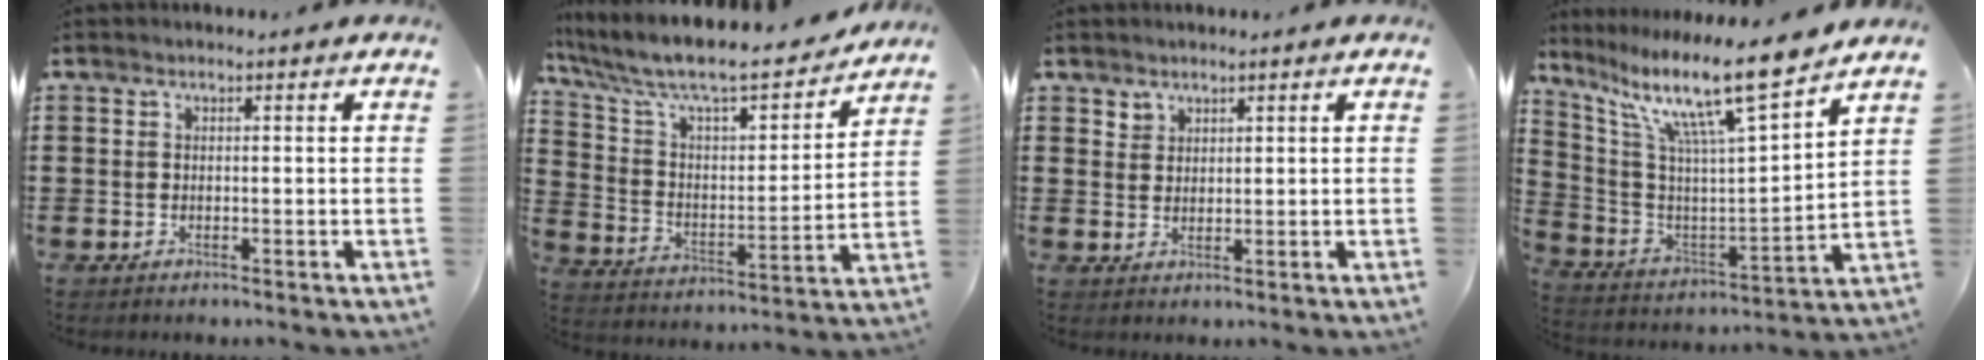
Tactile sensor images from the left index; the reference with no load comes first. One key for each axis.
{"total": 8.9, "fx": 7.5, "fy": 1.5, "fz": 4.6, "tx": -0.123, "ty": -0.056, "tz": 0.121}
{"total": 1.9, "fx": 1.6, "fy": 1.0, "fz": 0.0, "tx": -0.003, "ty": 0.001, "tz": 0.034}
{"total": 13.4, "fx": 9.8, "fy": 1.2, "fz": 9.0, "tx": -0.189, "ty": -0.064, "tz": 0.156}